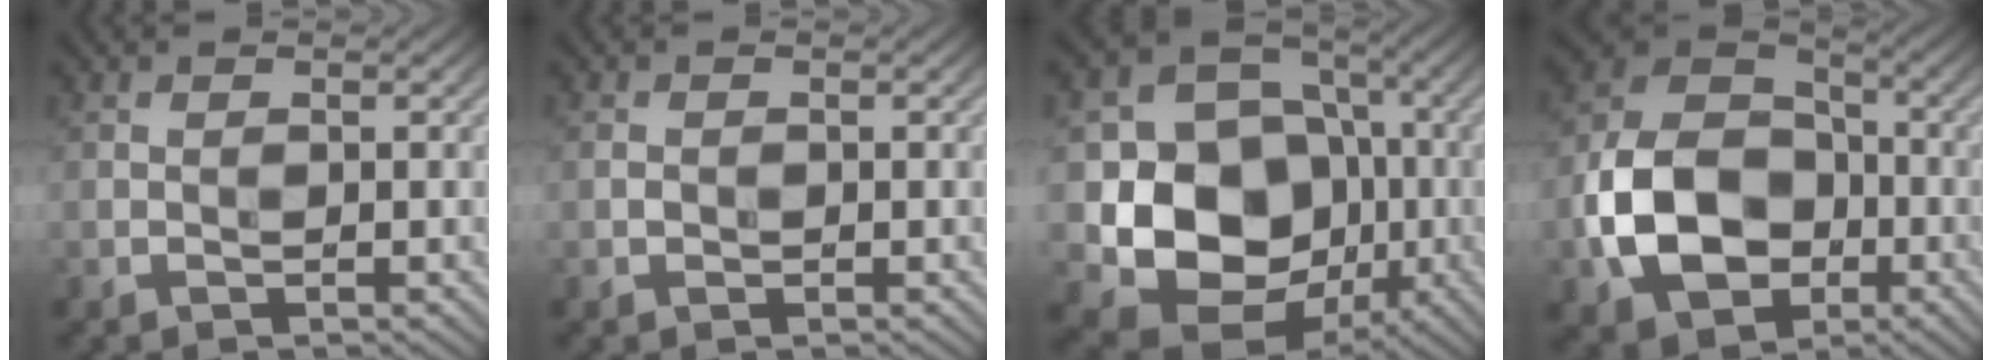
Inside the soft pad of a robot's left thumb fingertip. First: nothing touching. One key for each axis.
{"total": 0.5, "fx": -0.1, "fy": 0.5, "fz": 0.2, "tx": -0.004, "ty": -0.002, "tz": -0.004}
{"total": 13.7, "fx": -2.2, "fy": 11.3, "fz": 7.5, "tx": -0.138, "ty": -0.030, "tz": -0.043}
{"total": 12.9, "fx": -3.5, "fy": 9.7, "fz": 7.7, "tx": -0.174, "ty": -0.013, "tz": -0.074}